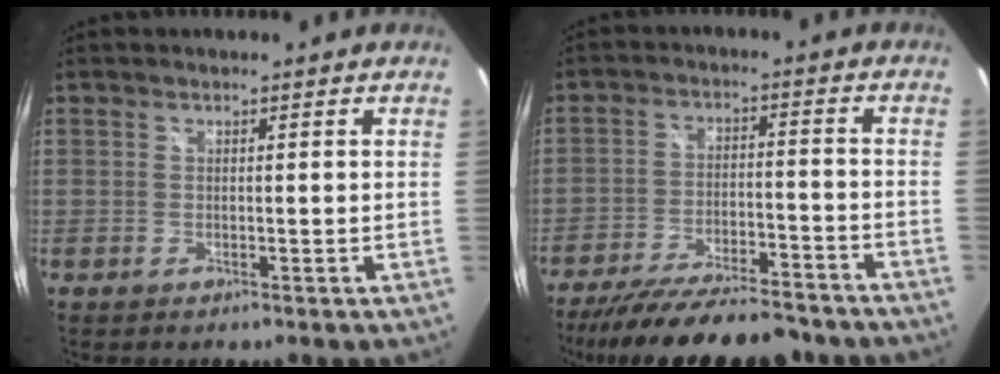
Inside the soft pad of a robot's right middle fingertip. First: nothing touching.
{"total": 19.9, "force": [-17.1, 4.1, 9.2], "torque": [-0.178, -0.032, -0.253]}